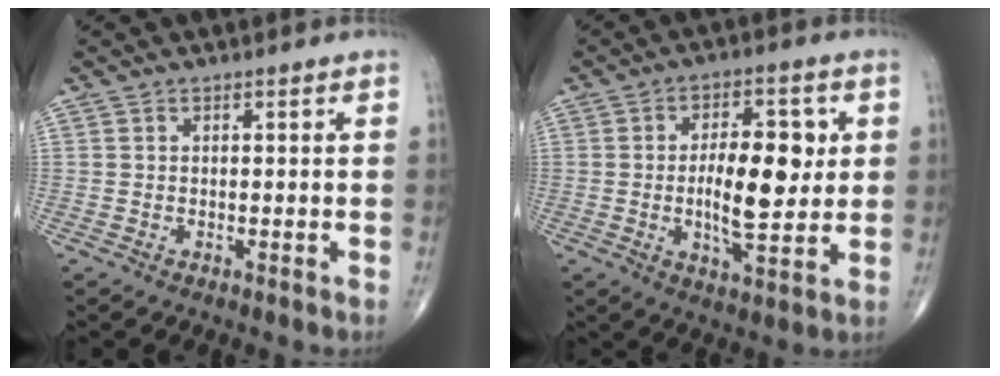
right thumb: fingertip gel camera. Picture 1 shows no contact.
{"total": 12.4, "force": [0.8, 5.3, 11.1], "torque": [-0.153, -0.008, 0.014]}